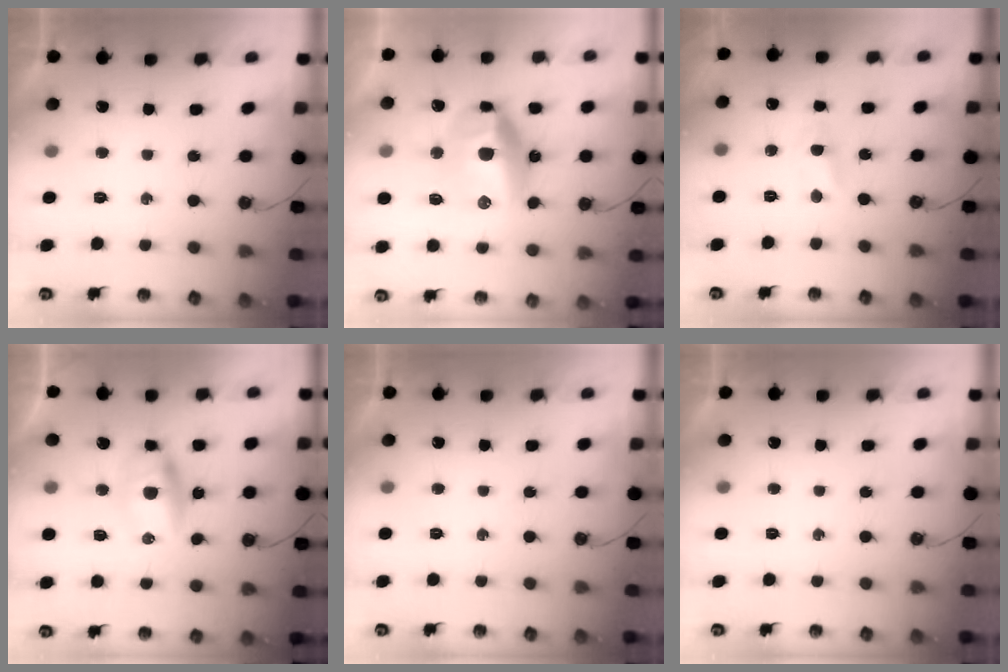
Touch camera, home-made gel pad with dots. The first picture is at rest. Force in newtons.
{"total": 15.7, "press": 15.6, "slide": 2.1}
{"total": 1.5, "press": 1.3, "slide": 0.6}
{"total": 7.2, "press": 7.2, "slide": 0.8}
{"total": 0.0}
{"total": 0.0}